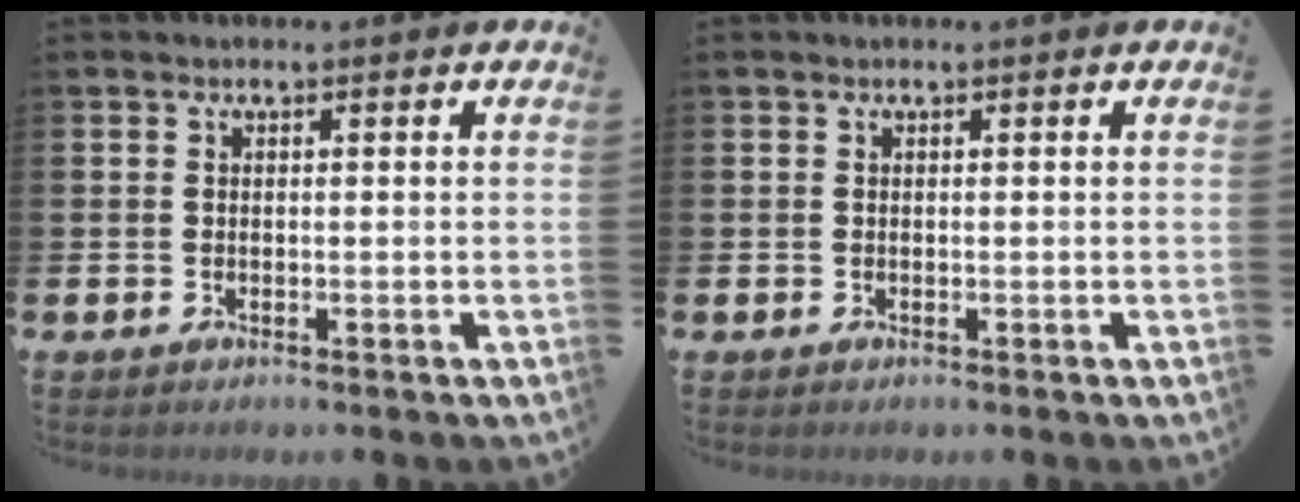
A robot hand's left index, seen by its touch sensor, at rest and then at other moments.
{"total": 0.0}